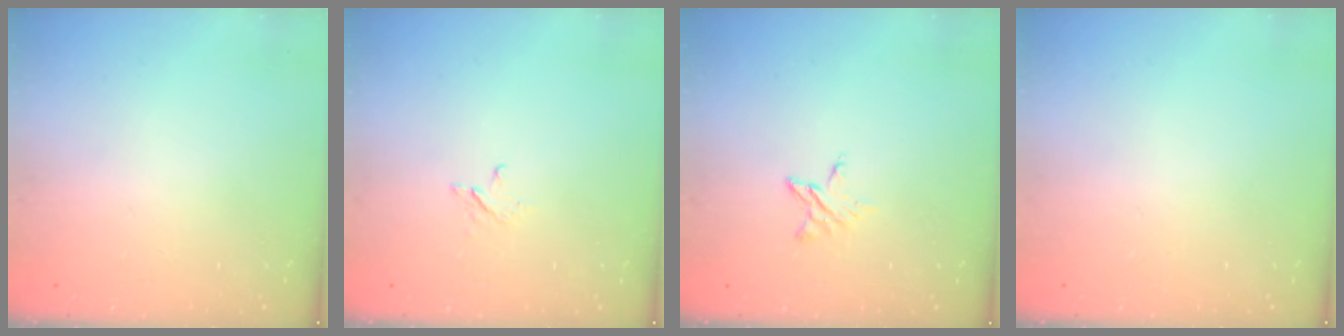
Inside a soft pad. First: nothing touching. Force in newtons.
{"total": 2.6, "press": 2.6, "slide": 0.3}
{"total": 4.2, "press": 4.2, "slide": 0.4}
{"total": 0.0}